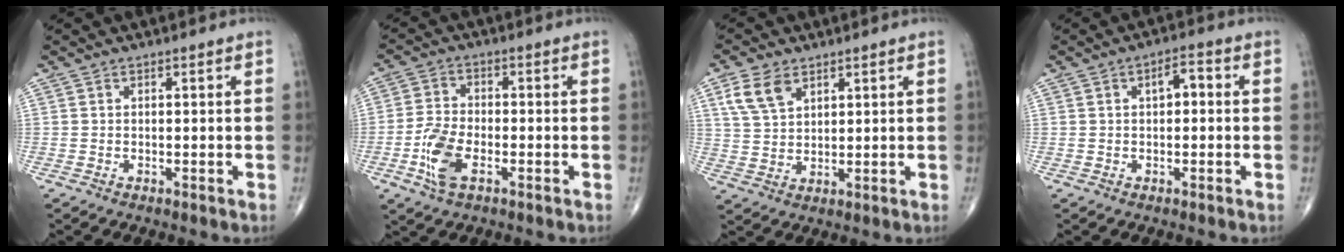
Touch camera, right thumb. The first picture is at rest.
{"total": 7.8, "force": [-2.9, 3.9, 6.1], "torque": [-0.133, 0.008, -0.059]}
{"total": 6.8, "force": [3.6, 4.0, 4.1], "torque": [-0.073, -0.009, 0.078]}
{"total": 3.6, "force": [0.5, 1.8, 3.0], "torque": [-0.042, 0.013, 0.004]}